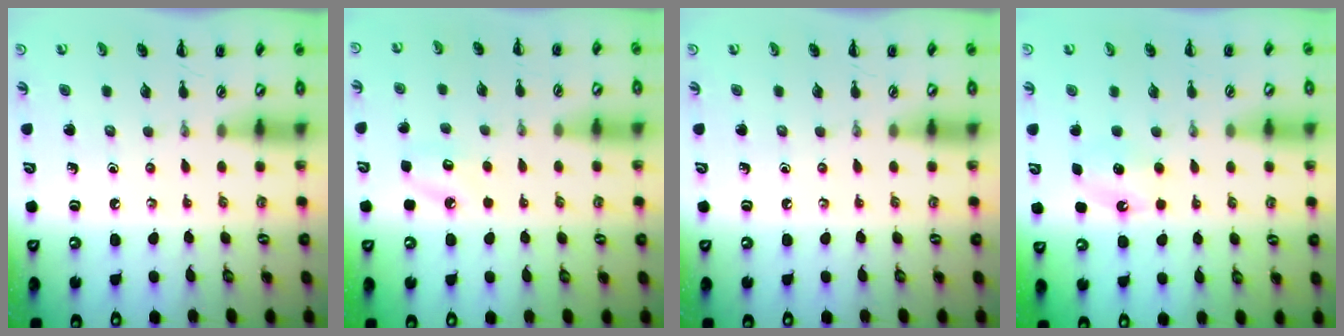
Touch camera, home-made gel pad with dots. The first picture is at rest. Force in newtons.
{"total": 6.7, "press": 6.5, "slide": 1.6}
{"total": 0.0}
{"total": 4.6, "press": 4.5, "slide": 1.3}